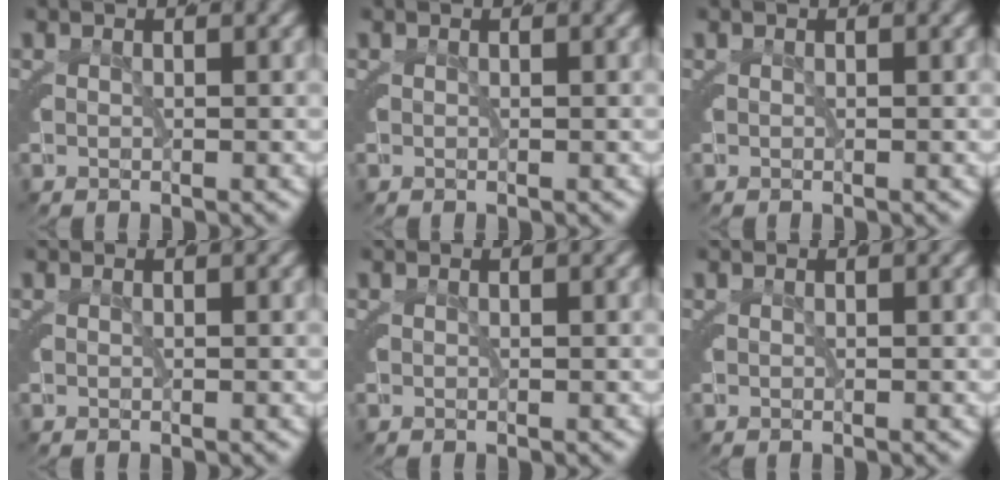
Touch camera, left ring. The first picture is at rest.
{"total": 0.0}
{"total": 0.0}
{"total": 0.0}
{"total": 0.0}
{"total": 0.0}